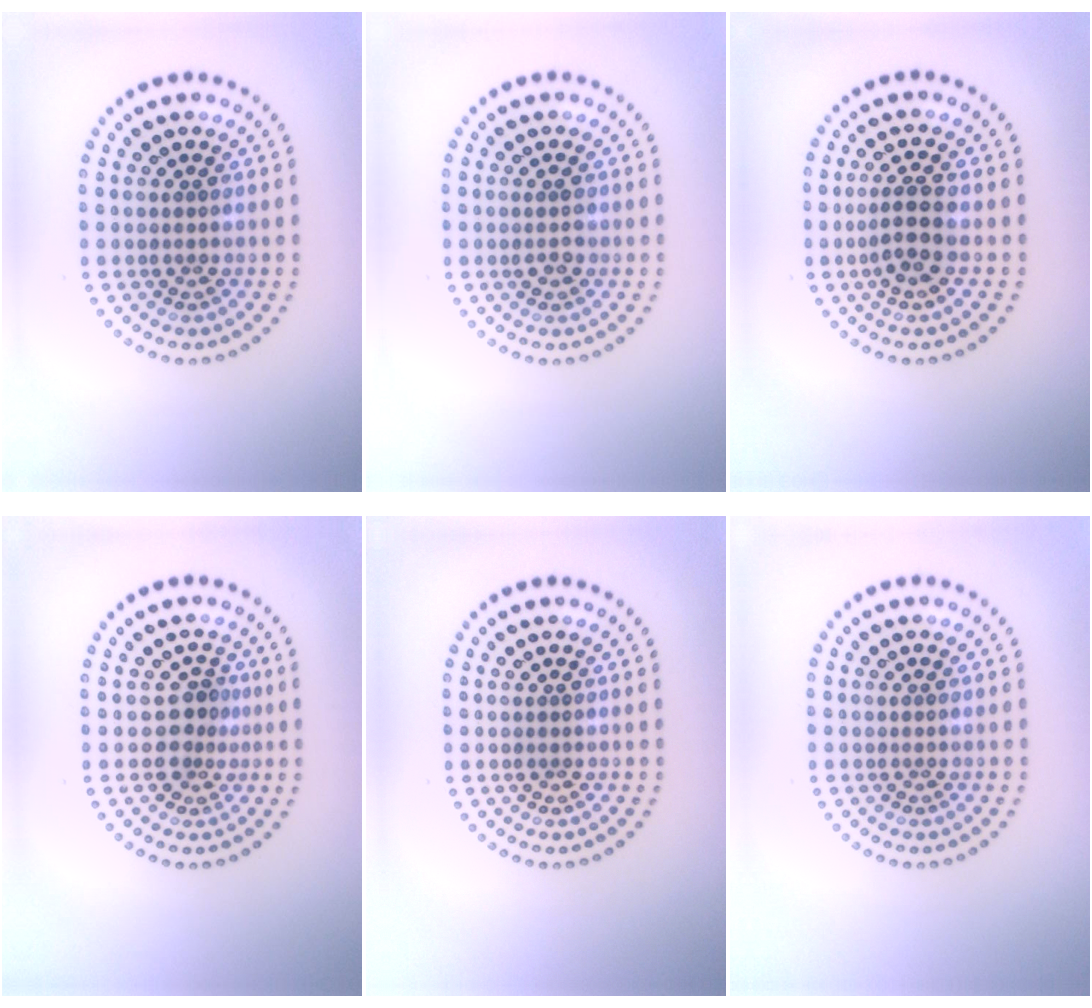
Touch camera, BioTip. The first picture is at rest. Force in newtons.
{"total": 1.4, "press": 1.4, "slide": 0.3}
{"total": 2.9, "press": 2.5, "slide": 1.4}
{"total": 2.3, "press": 1.8, "slide": 1.5}
{"total": 0.0}
{"total": 0.0}